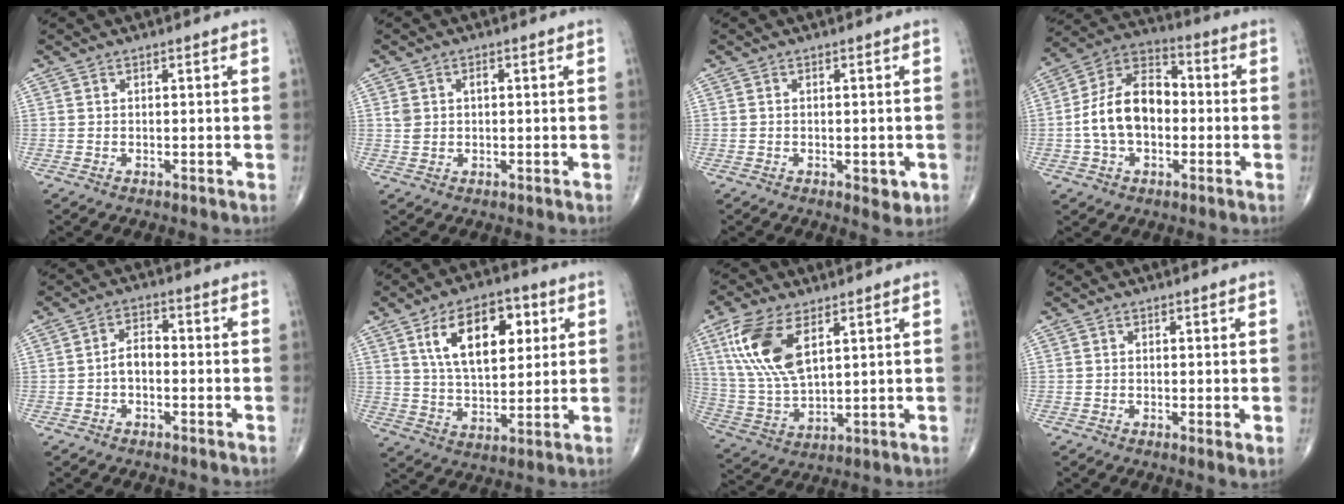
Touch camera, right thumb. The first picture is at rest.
{"total": 3.4, "force": [0.7, 2.1, 2.5], "torque": [-0.048, 0.006, 0.016]}
{"total": 2.1, "force": [-0.7, 1.0, 1.7], "torque": [-0.014, -0.003, -0.007]}
{"total": 14.3, "force": [-1.2, 9.4, 10.8], "torque": [-0.181, 0.038, -0.030]}
{"total": 3.8, "force": [-1.0, 2.2, 2.9], "torque": [-0.041, 0.020, -0.025]}
{"total": 15.7, "force": [5.4, 8.5, 12.0], "torque": [-0.161, -0.012, 0.095]}
{"total": 14.1, "force": [5.9, 6.6, 11.0], "torque": [-0.229, -0.015, 0.126]}
{"total": 1.8, "force": [-0.2, 0.3, 1.8], "torque": [-0.034, -0.009, -0.007]}